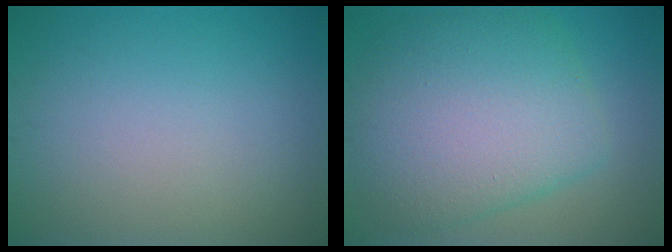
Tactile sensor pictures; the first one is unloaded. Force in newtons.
{"total": 9.0, "press": 9.0, "slide": 0.1}